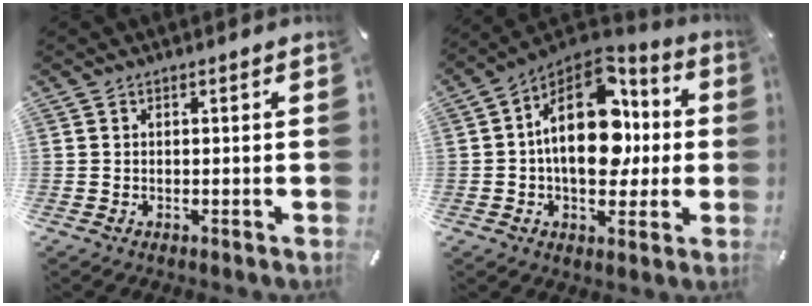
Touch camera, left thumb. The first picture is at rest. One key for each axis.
{"total": 20.6, "fx": 2.8, "fy": 13.6, "fz": 15.2, "tx": -0.235, "ty": -0.013, "tz": 0.050}